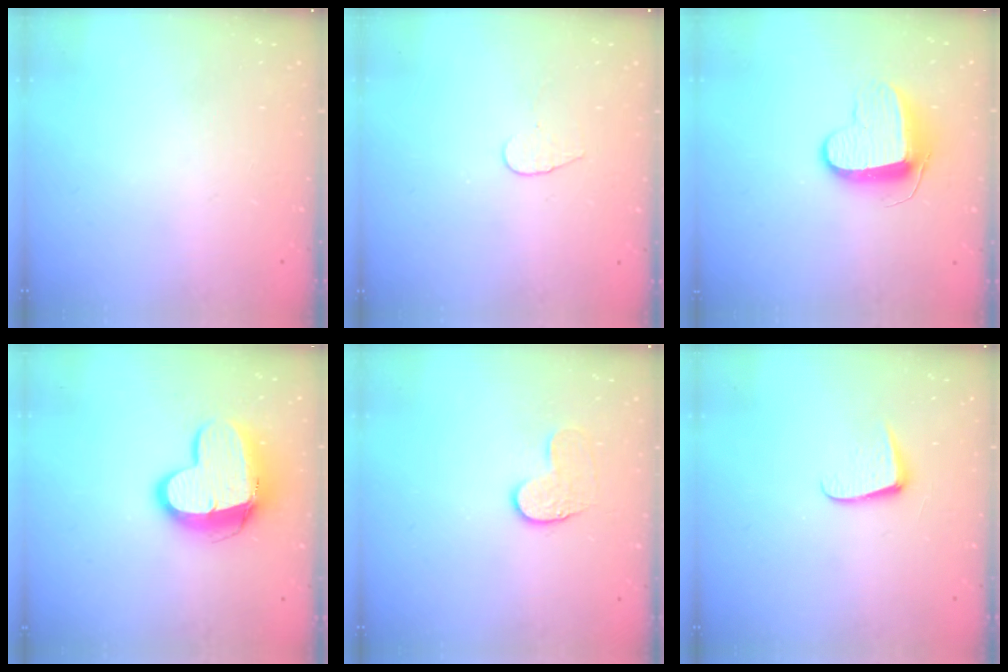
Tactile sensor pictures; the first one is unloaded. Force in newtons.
{"total": 4.0, "press": 4.0, "slide": 0.4}
{"total": 9.8, "press": 9.8, "slide": 0.4}
{"total": 13.5, "press": 13.5, "slide": 1.2}
{"total": 6.9, "press": 6.8, "slide": 0.6}
{"total": 5.9, "press": 5.8, "slide": 0.5}